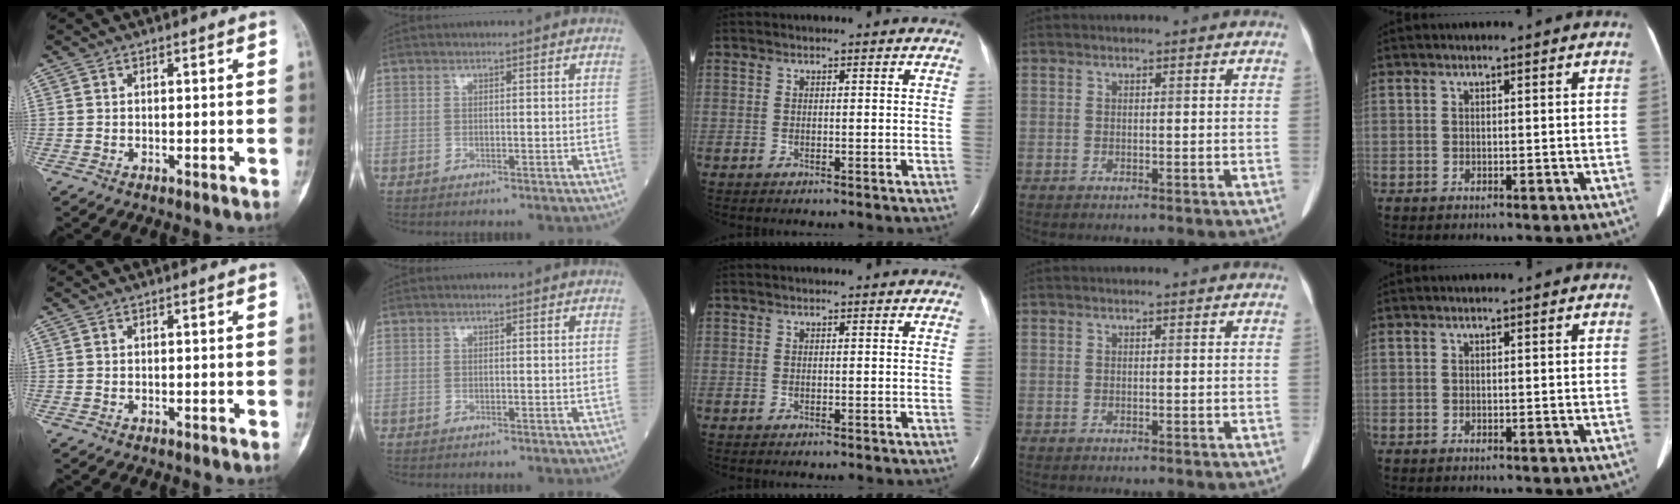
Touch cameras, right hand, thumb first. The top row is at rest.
{}